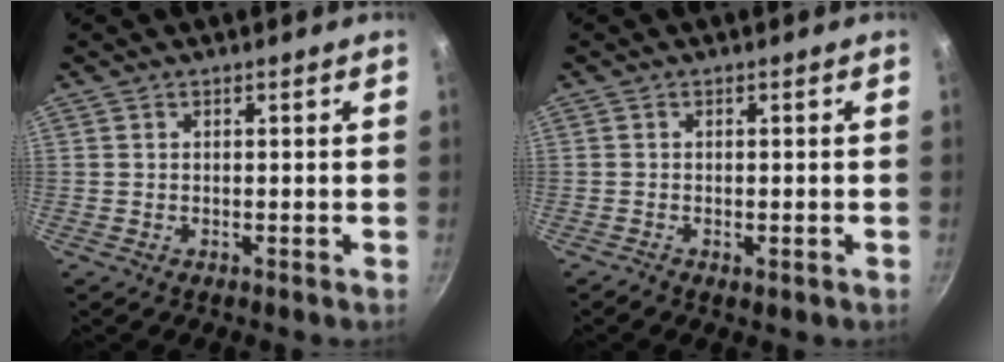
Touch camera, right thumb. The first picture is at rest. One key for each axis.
{"total": 1.4, "fx": -0.6, "fy": 0.7, "fz": 1.0, "tx": -0.017, "ty": -0.001, "tz": -0.009}